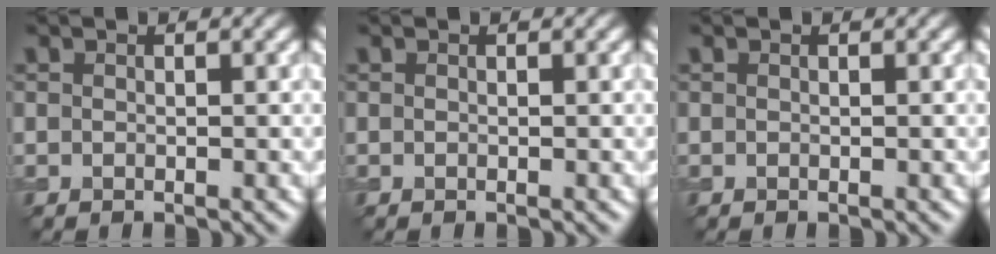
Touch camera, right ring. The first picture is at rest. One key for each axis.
{"total": 0.0}
{"total": 0.0}